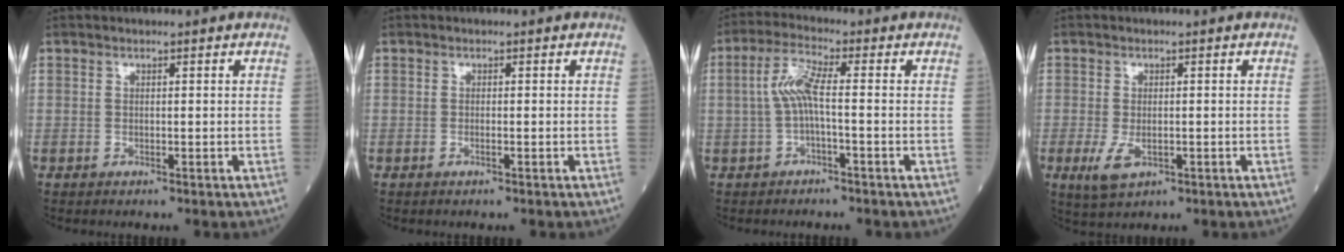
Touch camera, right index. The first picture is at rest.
{"total": 0.7, "force": [-0.4, -0.1, 0.5], "torque": [-0.011, 0.000, -0.006]}
{"total": 5.2, "force": [-0.5, 0.5, 5.1], "torque": [-0.106, 0.016, -0.012]}
{"total": 4.1, "force": [-1.4, 1.9, 3.4], "torque": [-0.075, -0.010, -0.019]}